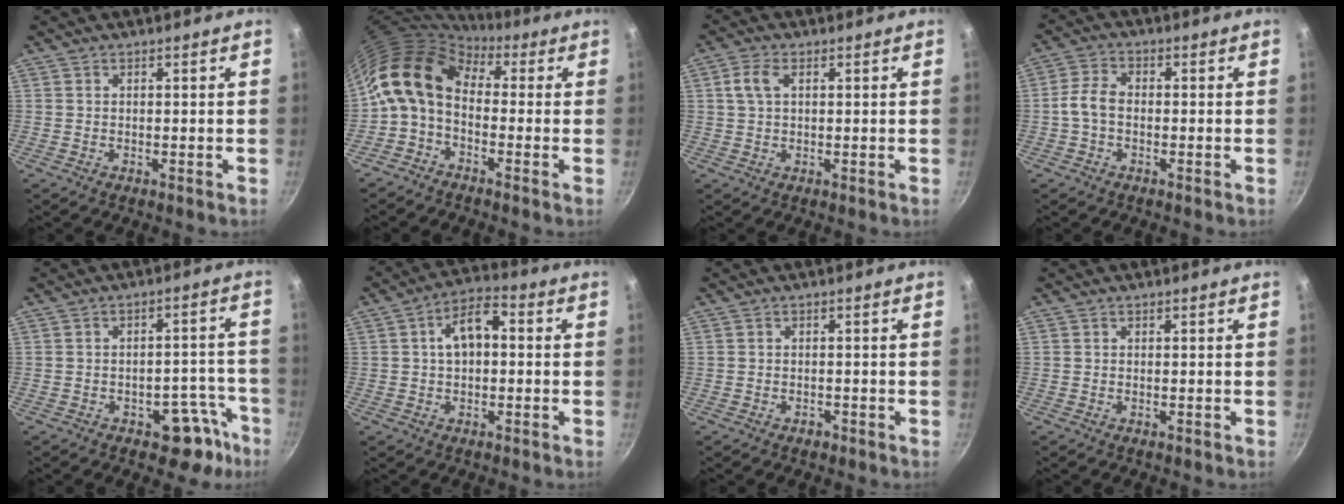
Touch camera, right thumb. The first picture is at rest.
{"total": 12.0, "force": [-0.8, 8.2, 8.8], "torque": [-0.160, 0.058, -0.032]}
{"total": 3.7, "force": [1.2, 2.2, 2.8], "torque": [-0.069, 0.009, 0.022]}
{"total": 4.8, "force": [-0.8, 3.1, 3.5], "torque": [-0.071, 0.018, -0.022]}
{"total": 8.5, "force": [-5.1, 4.5, 5.1], "torque": [-0.032, 0.049, -0.061]}
{"total": 7.9, "force": [0.9, 4.6, 6.3], "torque": [-0.100, 0.027, 0.005]}
{"total": 0.9, "force": [-0.7, 0.6, 0.2], "torque": [-0.001, 0.002, -0.011]}
{"total": 0.0}